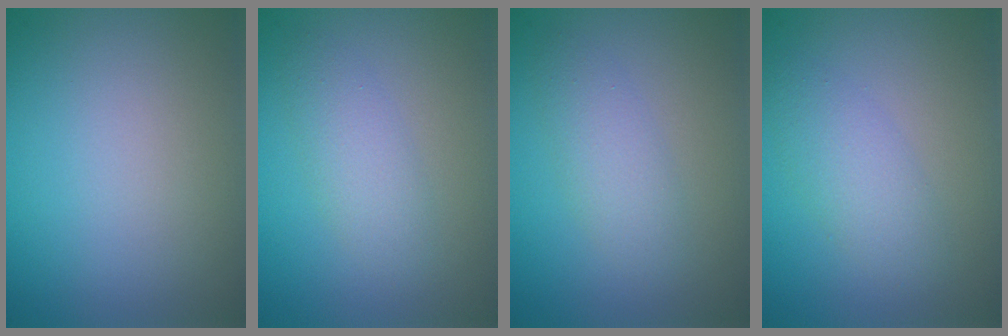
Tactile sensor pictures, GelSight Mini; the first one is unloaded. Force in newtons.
{"total": 2.3, "press": 2.3, "slide": 0.1}
{"total": 2.3, "press": 2.3, "slide": 0.1}
{"total": 2.6, "press": 2.6, "slide": 0.1}